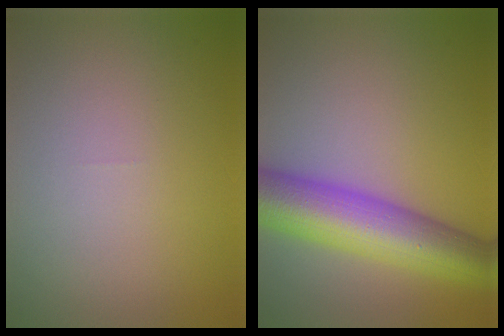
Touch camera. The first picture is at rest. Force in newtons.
{"total": 9.9, "press": 9.9, "slide": 0.4}